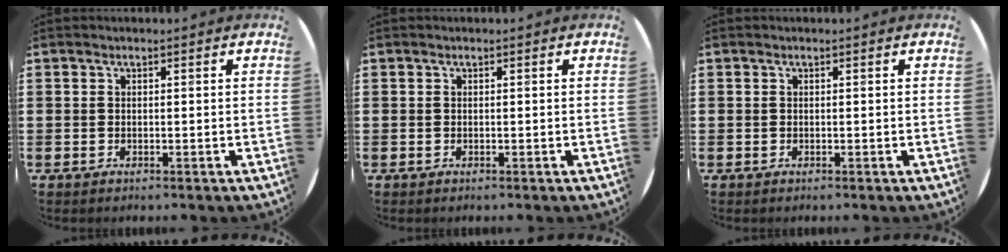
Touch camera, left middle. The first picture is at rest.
{"total": 0.0}
{"total": 0.0}